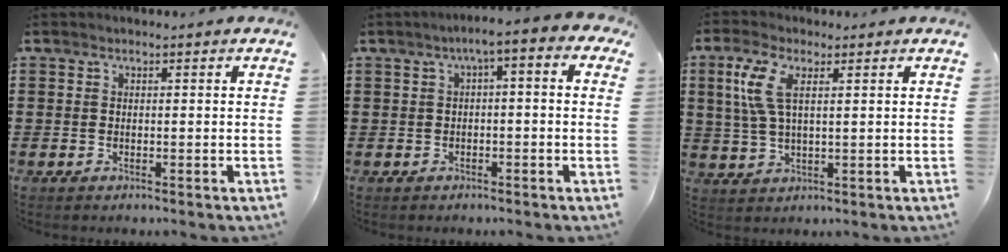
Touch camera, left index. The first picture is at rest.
{"total": 2.7, "force": [-0.9, 0.5, 2.5], "torque": [-0.049, 0.005, -0.024]}
{"total": 6.5, "force": [2.6, 2.5, 5.4], "torque": [-0.130, 0.003, 0.042]}